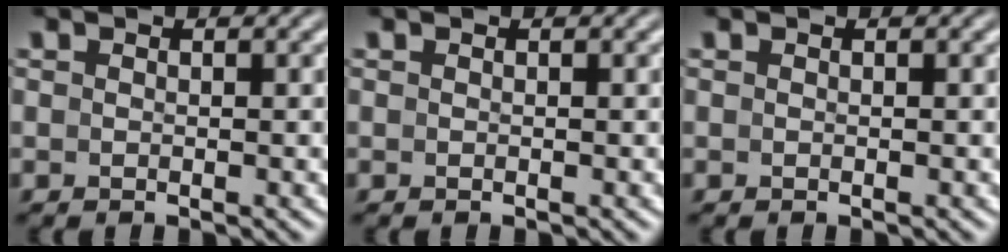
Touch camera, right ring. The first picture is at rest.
{"total": 0.0}
{"total": 0.0}